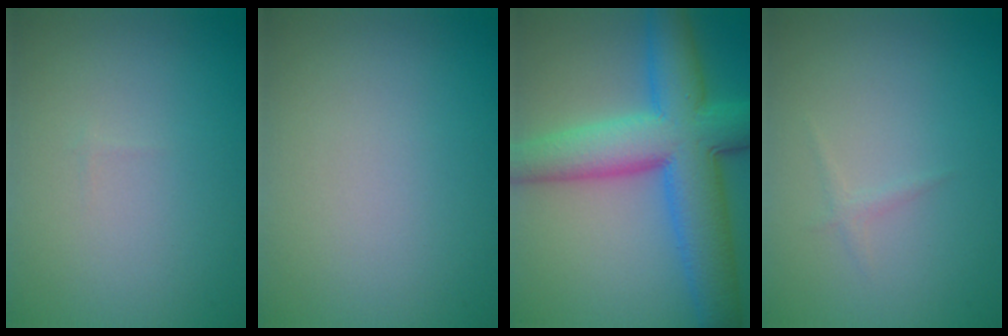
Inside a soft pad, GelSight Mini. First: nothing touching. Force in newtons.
{"total": 0.0}
{"total": 10.7, "press": 10.7, "slide": 0.3}
{"total": 0.6, "press": 0.6, "slide": 0.0}